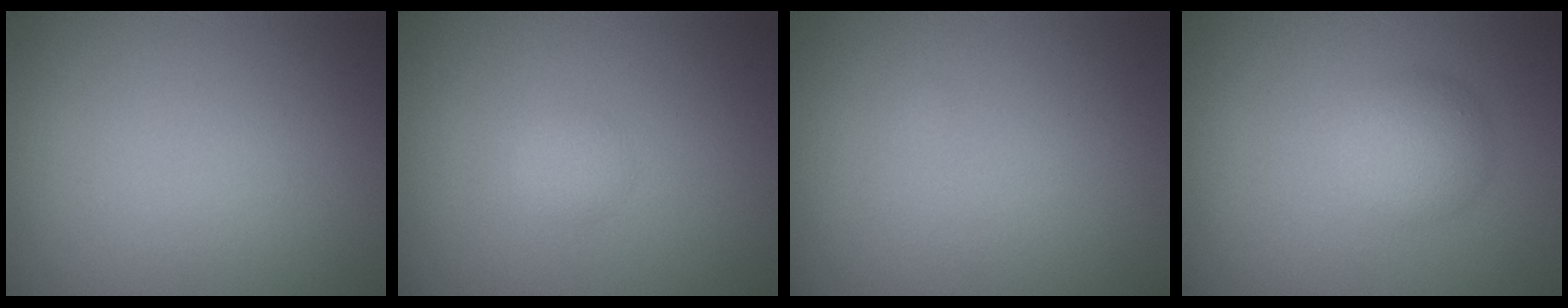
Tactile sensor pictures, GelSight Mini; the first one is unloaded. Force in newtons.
{"total": 1.0, "press": 1.0, "slide": 0.1}
{"total": 0.0}
{"total": 2.6, "press": 2.6, "slide": 0.1}